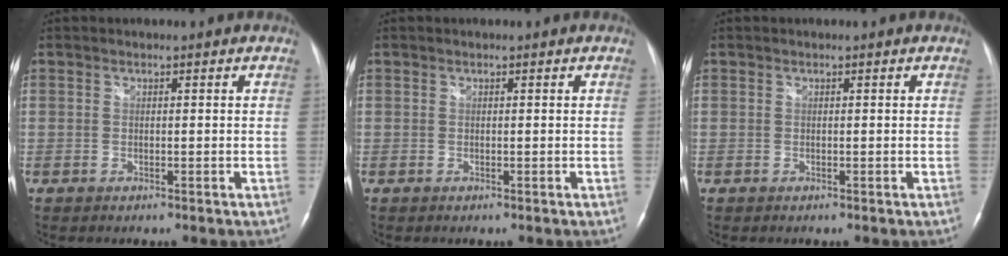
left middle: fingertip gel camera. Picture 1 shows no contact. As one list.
[{"total": 0.0}, {"total": 0.0}]